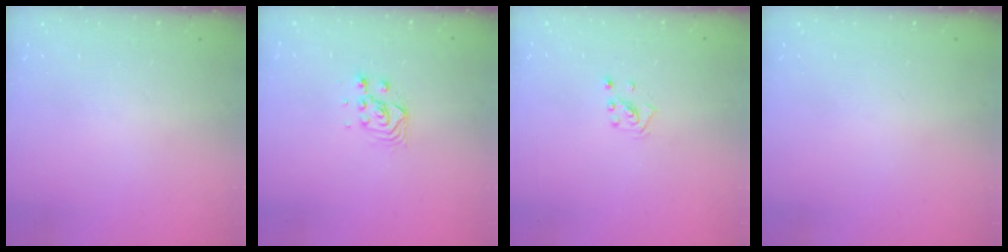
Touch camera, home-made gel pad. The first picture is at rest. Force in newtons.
{"total": 3.5, "press": 3.5, "slide": 0.0}
{"total": 2.2, "press": 2.2, "slide": 0.6}
{"total": 0.0}